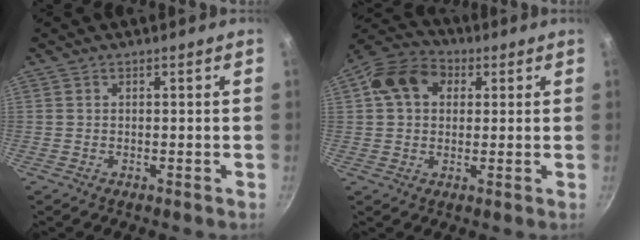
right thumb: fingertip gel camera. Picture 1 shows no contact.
{"total": 10.9, "force": [2.8, 8.3, 6.6], "torque": [-0.089, 0.021, 0.028]}